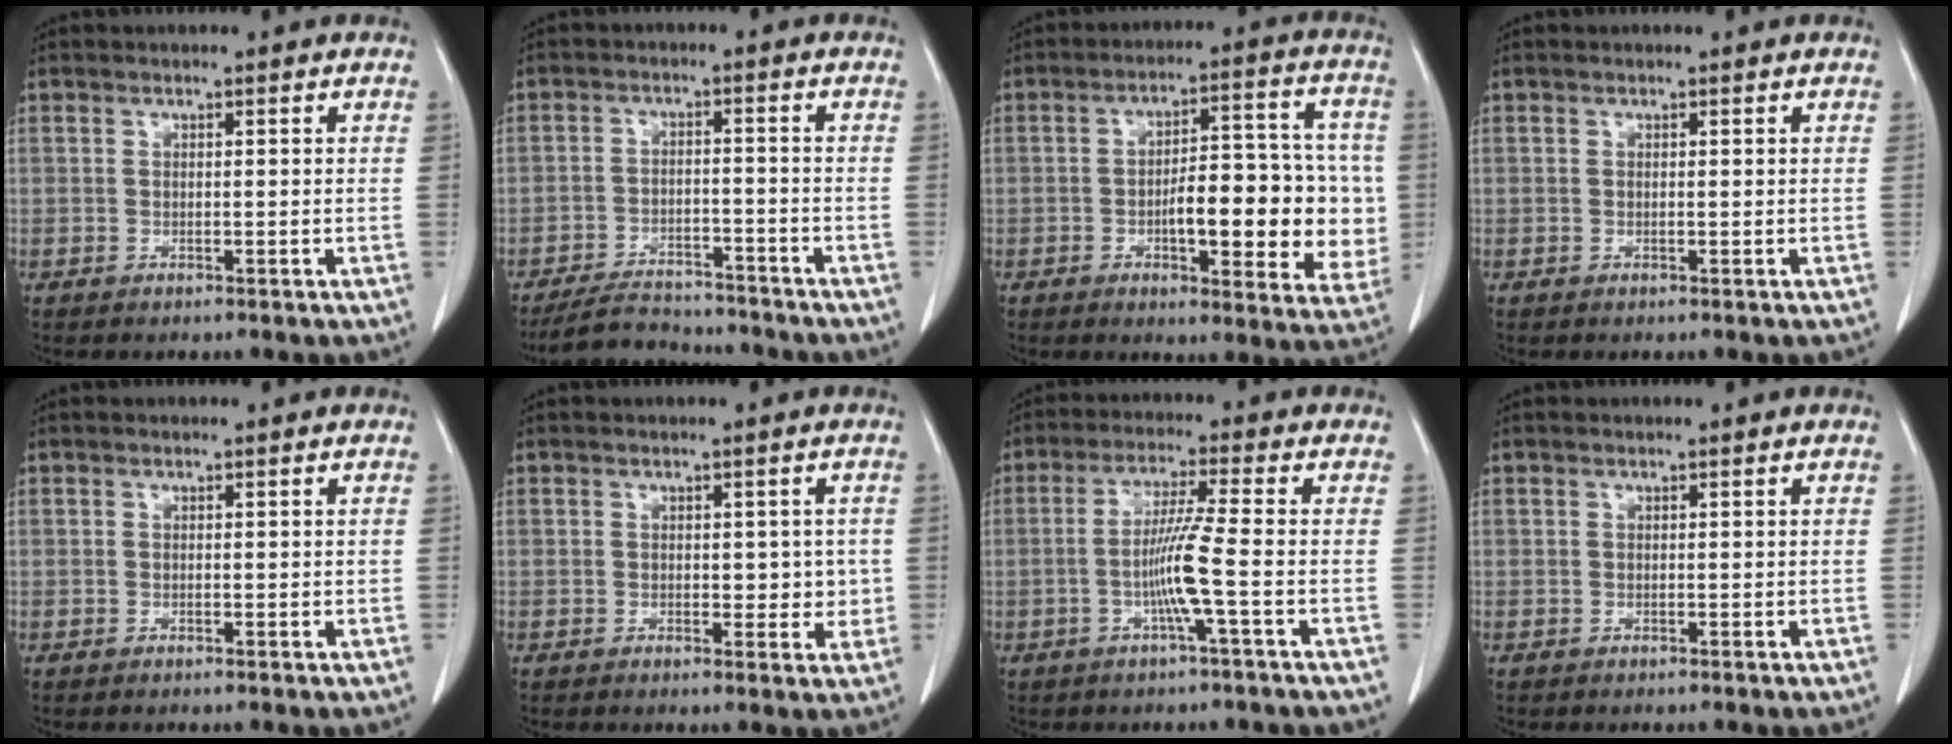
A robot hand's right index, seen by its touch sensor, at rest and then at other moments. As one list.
[{"total": 9.0, "force": [-8.5, 2.4, 1.8], "torque": [-0.025, 0.004, -0.134]}, {"total": 15.5, "force": [-2.1, 5.3, 14.4], "torque": [-0.182, 0.025, -0.023]}, {"total": 0.0}, {"total": 0.6, "force": [0.0, 0.4, 0.4], "torque": [-0.004, 0.002, 0.002]}, {"total": 3.9, "force": [0.0, 2.4, 3.1], "torque": [-0.026, 0.005, 0.005]}, {"total": 6.9, "force": [-1.8, -1.2, 6.5], "torque": [-0.132, -0.002, -0.037]}, {"total": 0.0}]